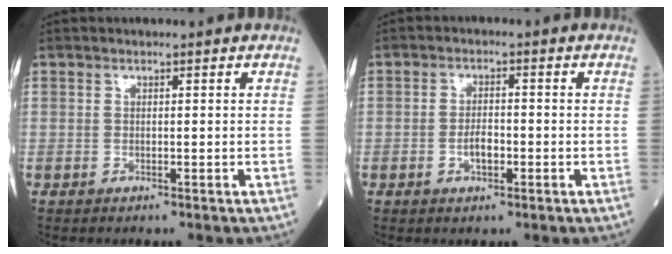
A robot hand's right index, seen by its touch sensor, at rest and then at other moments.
{"total": 2.9, "force": [-1.0, 1.2, 2.4], "torque": [-0.046, 0.002, -0.016]}